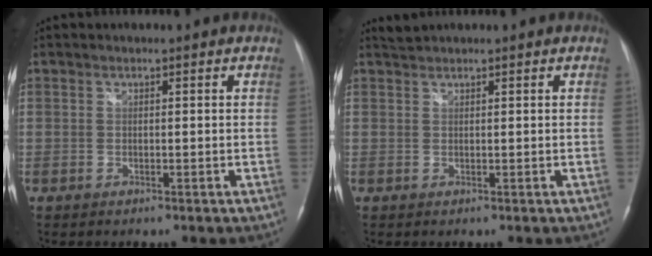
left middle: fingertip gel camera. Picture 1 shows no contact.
{"total": 1.2, "force": [1.2, -0.3, 0.0], "torque": [-0.006, 0.009, 0.030]}